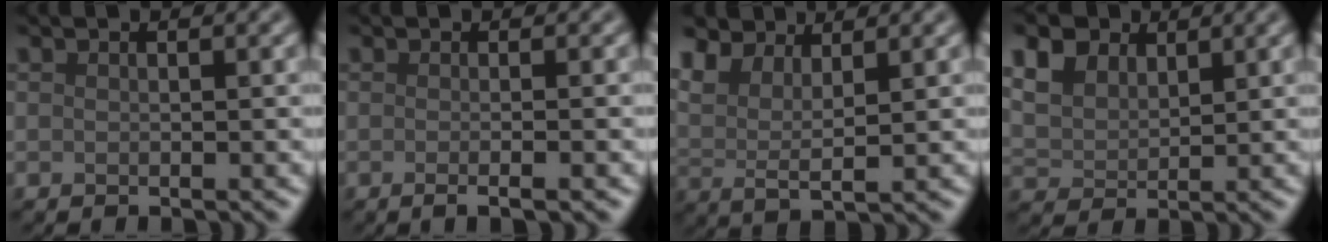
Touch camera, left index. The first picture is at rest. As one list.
[{"total": 2.4, "force": [-0.4, 0.9, 2.2], "torque": [-0.014, -0.002, -0.013]}, {"total": 5.5, "force": [4.0, 2.4, 2.9], "torque": [-0.066, 0.006, 0.067]}, {"total": 7.7, "force": [4.6, 4.9, 3.8], "torque": [-0.116, 0.015, 0.082]}]